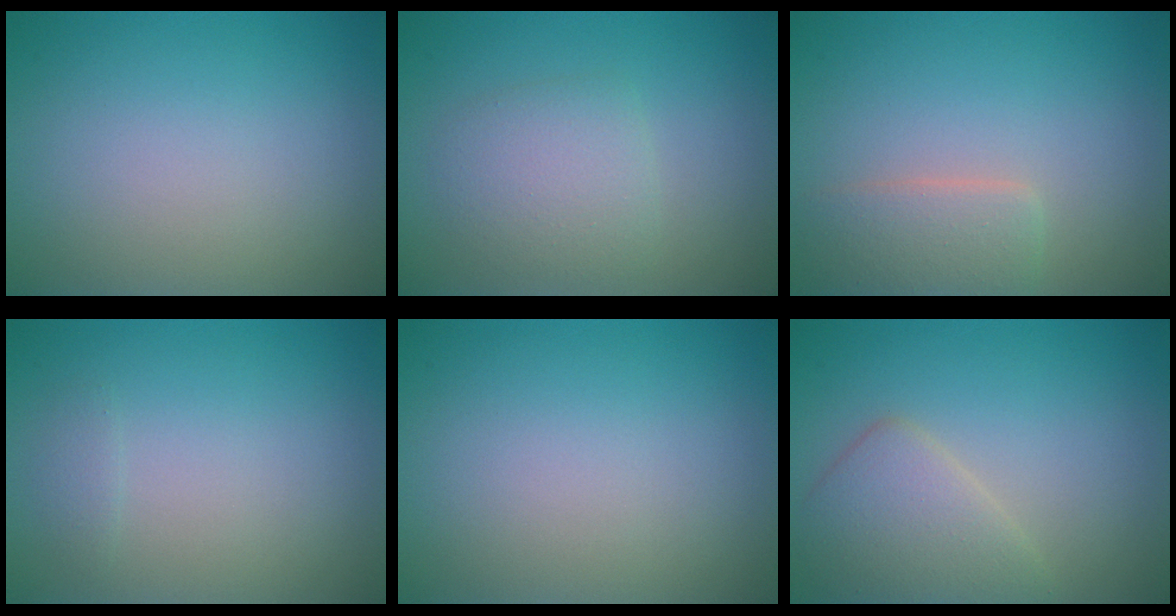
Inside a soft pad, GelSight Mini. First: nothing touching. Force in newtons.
{"total": 2.9, "press": 2.9, "slide": 0.0}
{"total": 2.8, "press": 2.8, "slide": 0.2}
{"total": 0.6, "press": 0.6, "slide": 0.0}
{"total": 0.0}
{"total": 3.8, "press": 3.7, "slide": 0.3}